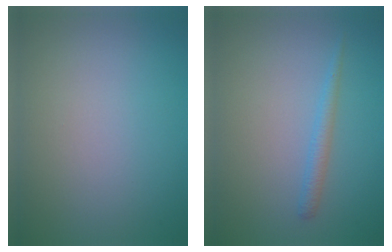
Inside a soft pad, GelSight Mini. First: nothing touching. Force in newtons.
{"total": 1.5, "press": 1.5, "slide": 0.0}